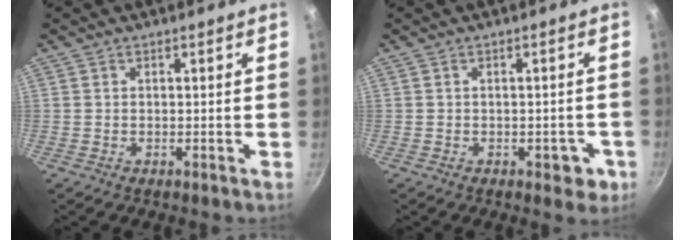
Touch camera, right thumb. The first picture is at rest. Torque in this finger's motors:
{"motor_torque": [-0.22, 0.10, -0.20, 0.11, 0.05]}